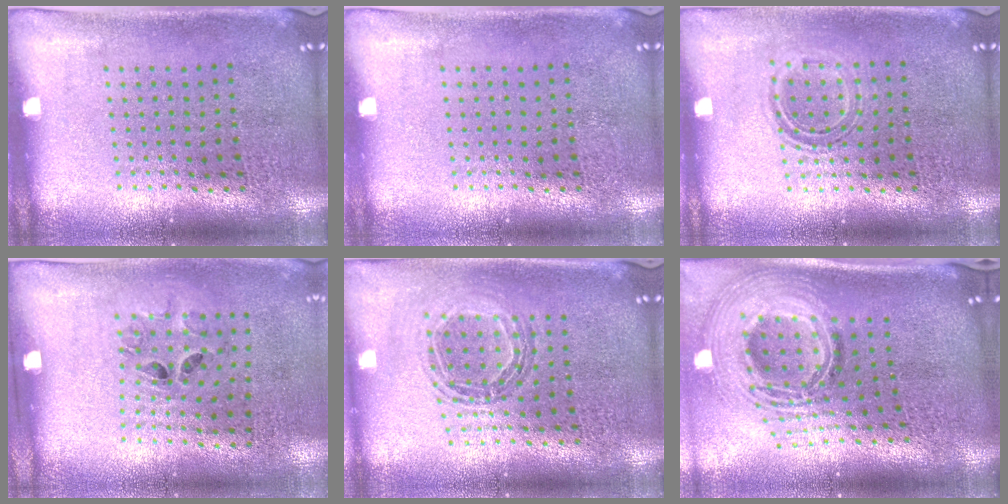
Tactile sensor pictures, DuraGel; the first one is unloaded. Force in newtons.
{"total": 0.0}
{"total": 1.2, "press": 0.9, "slide": 0.7}
{"total": 1.3, "press": 0.7, "slide": 1.2}
{"total": 0.9, "press": 0.9, "slide": 0.1}
{"total": 2.8, "press": 1.9, "slide": 2.1}